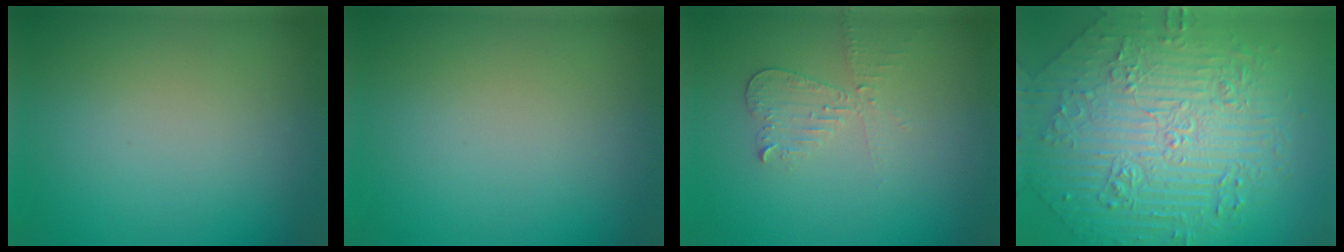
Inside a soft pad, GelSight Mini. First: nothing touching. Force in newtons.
{"total": 0.0}
{"total": 2.2, "press": 2.2, "slide": 0.2}
{"total": 6.9, "press": 6.0, "slide": 3.5}